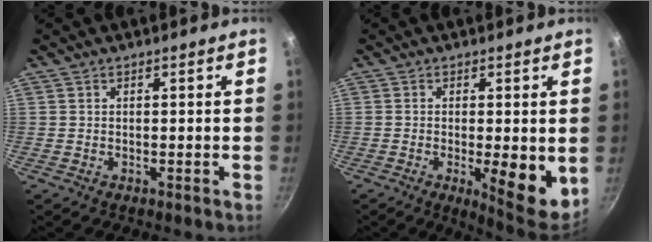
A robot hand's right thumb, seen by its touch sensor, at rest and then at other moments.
{"total": 10.0, "force": [-1.3, 2.9, 9.4], "torque": [-0.116, -0.019, -0.011]}